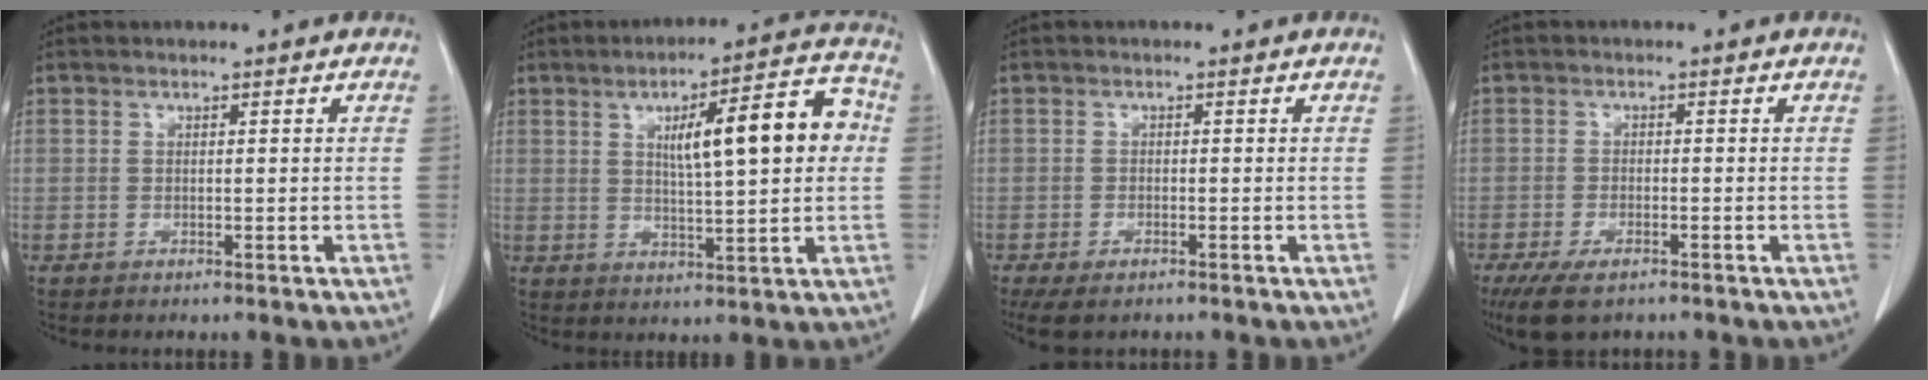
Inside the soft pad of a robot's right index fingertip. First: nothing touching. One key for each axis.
{"total": 12.9, "fx": 2.4, "fy": 2.2, "fz": 12.5, "tx": -0.178, "ty": 0.028, "tz": 0.036}
{"total": 4.6, "fx": -3.3, "fy": 1.8, "fz": 2.6, "tx": -0.047, "ty": -0.011, "tz": -0.052}
{"total": 6.3, "fx": -4.5, "fy": 2.2, "fz": 3.9, "tx": -0.071, "ty": -0.012, "tz": -0.074}